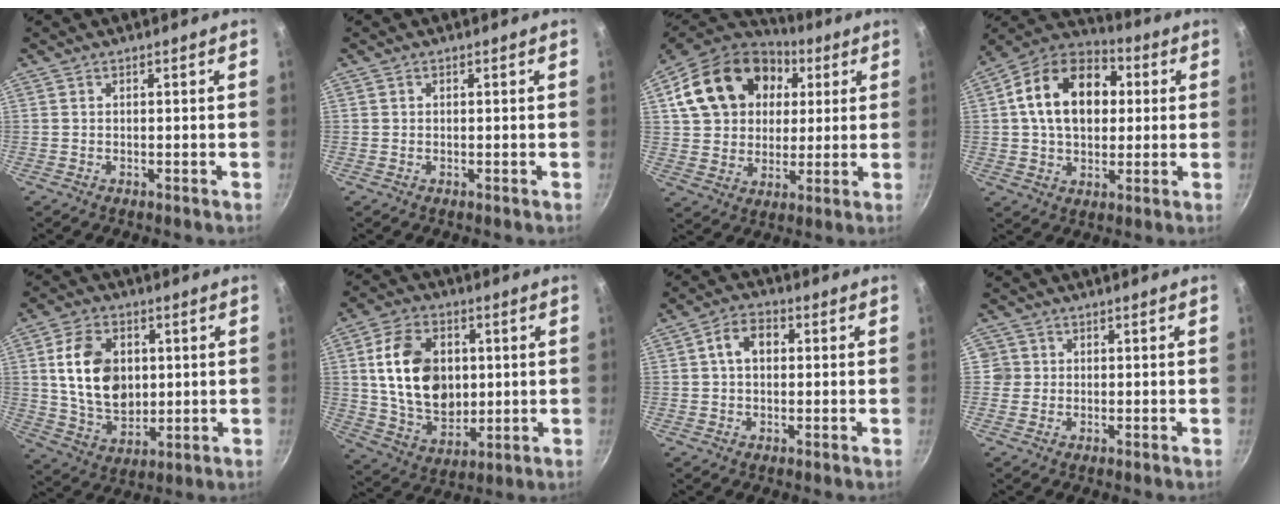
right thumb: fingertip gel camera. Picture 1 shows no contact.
{"total": 0.0}
{"total": 22.8, "force": [6.9, 17.3, 13.2], "torque": [-0.222, 0.019, 0.117]}
{"total": 18.3, "force": [3.1, 12.8, 12.7], "torque": [-0.182, 0.025, 0.035]}
{"total": 14.5, "force": [2.3, 10.2, 10.0], "torque": [-0.157, -0.009, 0.049]}
{"total": 17.5, "force": [2.5, 12.4, 12.1], "torque": [-0.188, -0.004, 0.051]}
{"total": 5.8, "force": [0.9, 4.1, 4.0], "torque": [-0.052, 0.015, 0.006]}
{"total": 2.6, "force": [0.0, 2.6, 0.3], "torque": [0.015, 0.009, -0.004]}